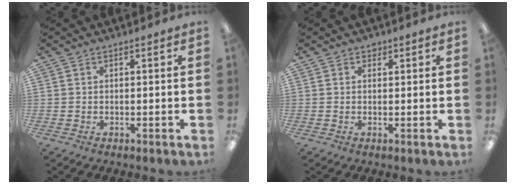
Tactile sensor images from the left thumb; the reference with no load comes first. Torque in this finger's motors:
{"motor_torque": [0.33, -0.22, 0.05, 0.10, 0.00]}